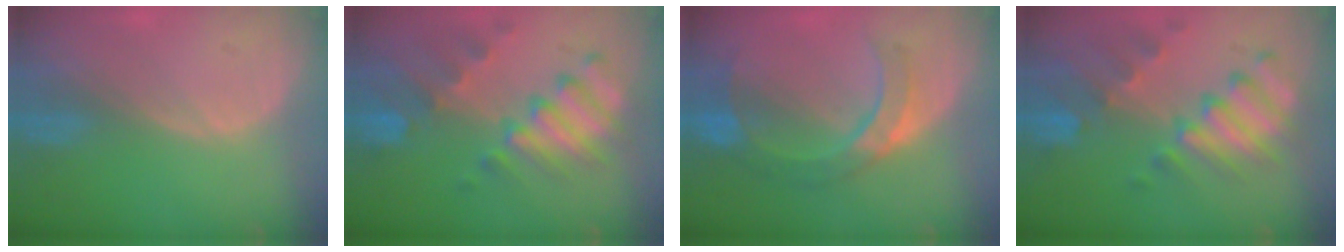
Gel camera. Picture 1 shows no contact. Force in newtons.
{"total": 10.4, "press": 9.0, "slide": 5.3}
{"total": 7.7, "press": 7.6, "slide": 1.2}
{"total": 10.2, "press": 8.9, "slide": 5.0}